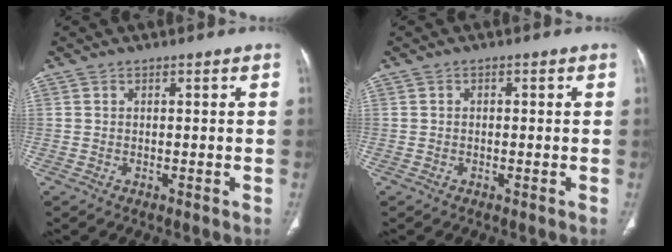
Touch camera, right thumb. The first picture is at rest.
{"total": 0.6, "force": [0.0, 0.5, 0.4], "torque": [-0.002, 0.002, -0.003]}